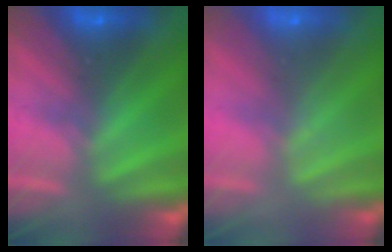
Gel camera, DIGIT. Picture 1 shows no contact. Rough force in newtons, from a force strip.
{"total": 1.8}